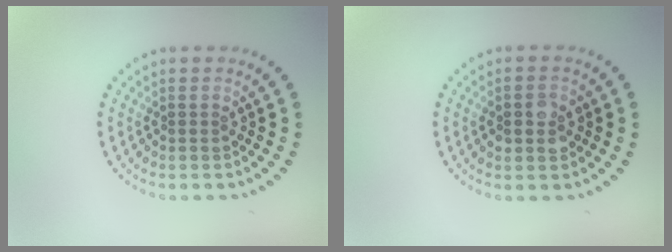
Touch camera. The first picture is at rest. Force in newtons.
{"total": 2.8, "press": 2.8, "slide": 0.1}